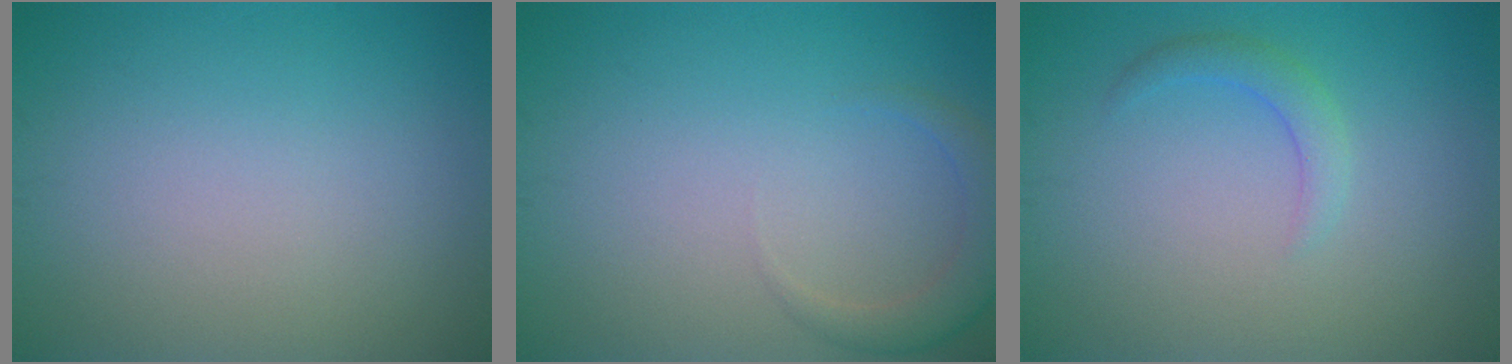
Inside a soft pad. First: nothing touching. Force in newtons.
{"total": 2.3, "press": 2.3, "slide": 0.1}
{"total": 1.7, "press": 1.7, "slide": 0.1}